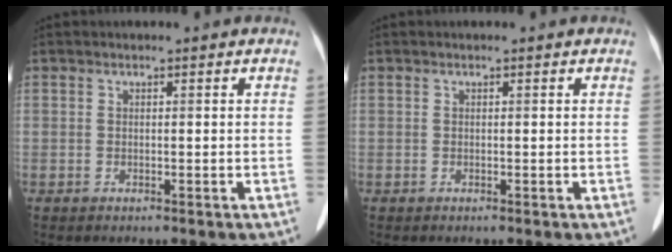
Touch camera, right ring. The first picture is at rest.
{"total": 0.0}